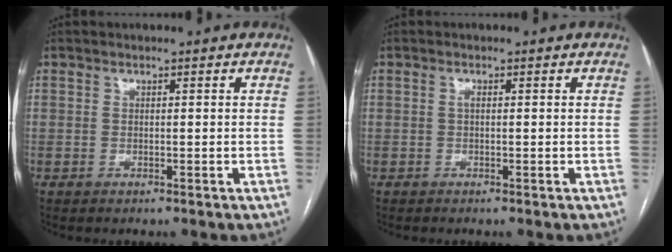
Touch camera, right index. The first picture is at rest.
{"total": 0.6, "force": [0.1, 0.2, 0.6], "torque": [-0.012, 0.001, -0.001]}